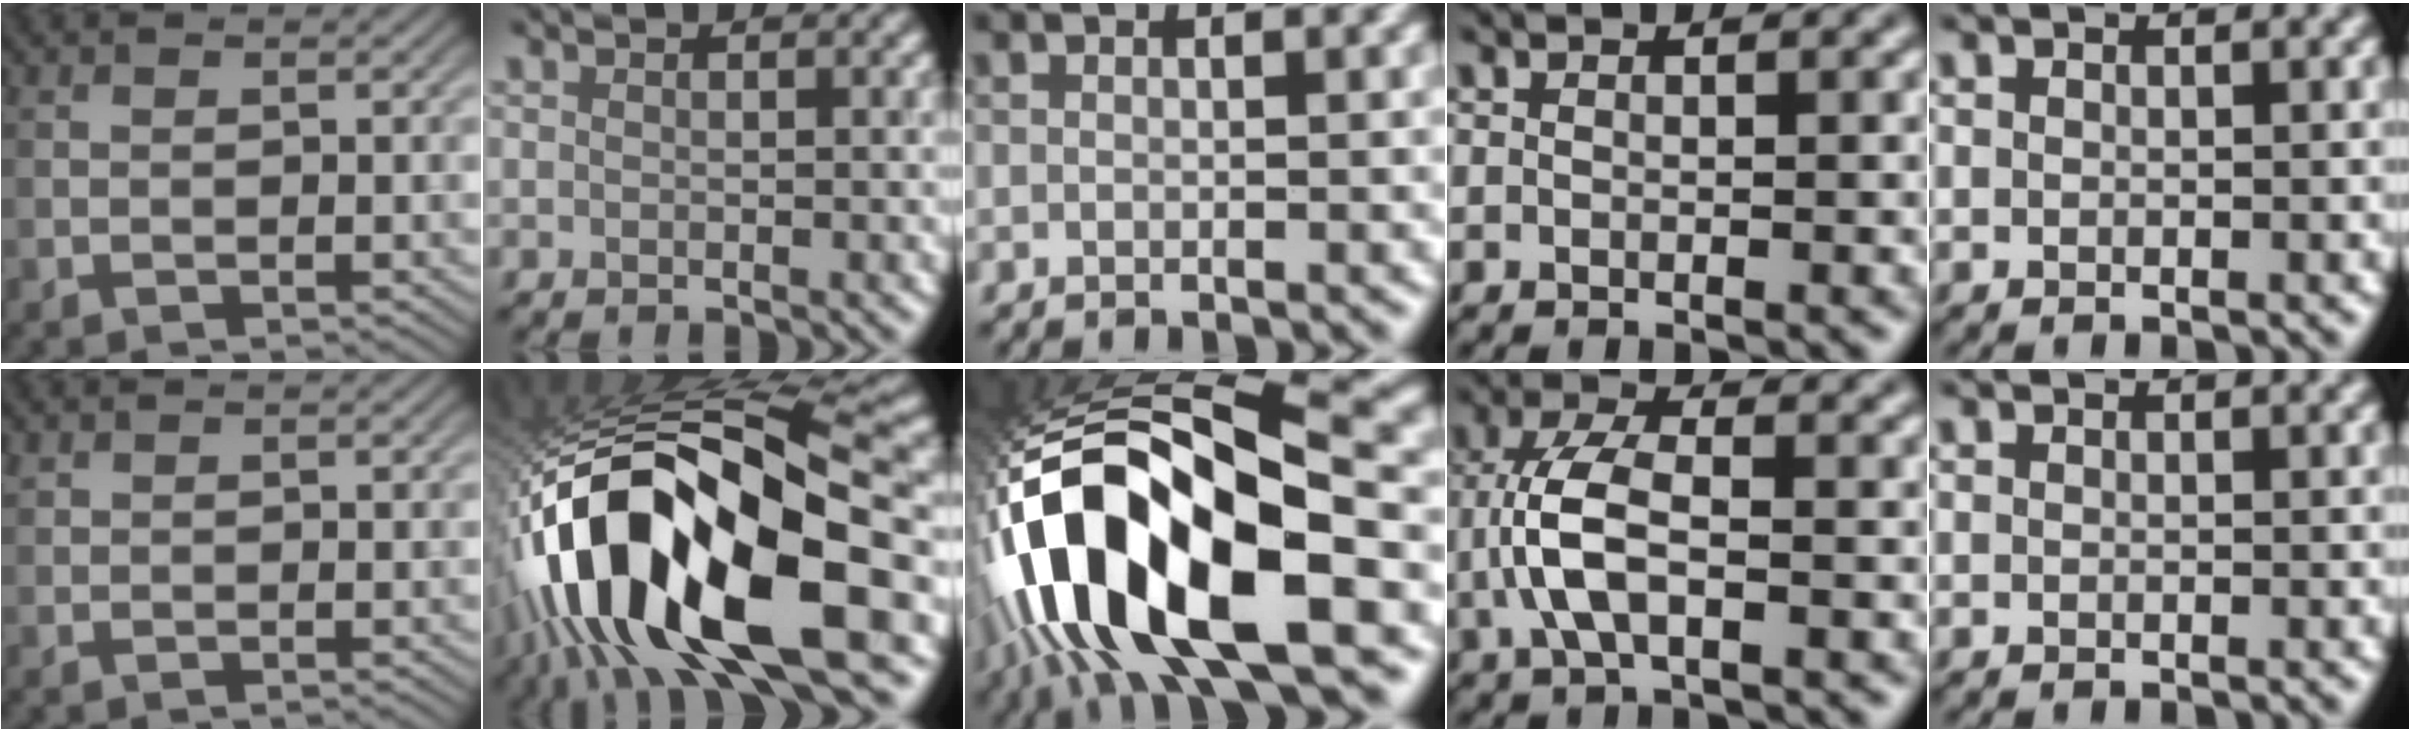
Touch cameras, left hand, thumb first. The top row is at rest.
{"thumb": {"total": 0.7, "force": [0.7, 0.2, 0.1], "torque": [-0.005, 0.001, 0.018]}, "index": {"total": 18.7, "force": [-5.2, 6.8, 16.6], "torque": [-0.301, 0.030, -0.084]}, "middle": {"total": 16.6, "force": [-5.3, 6.0, 14.6], "torque": [-0.269, 0.017, -0.089]}, "ring": {"total": 5.3, "force": [-0.7, 2.4, 4.6], "torque": [-0.105, 0.006, -0.016]}}